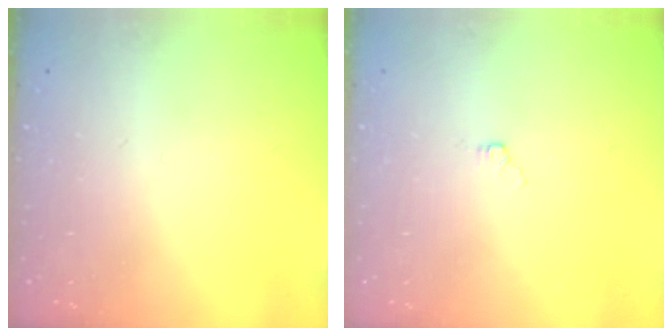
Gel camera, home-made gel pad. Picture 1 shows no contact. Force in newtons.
{"total": 3.8, "press": 3.8, "slide": 0.4}